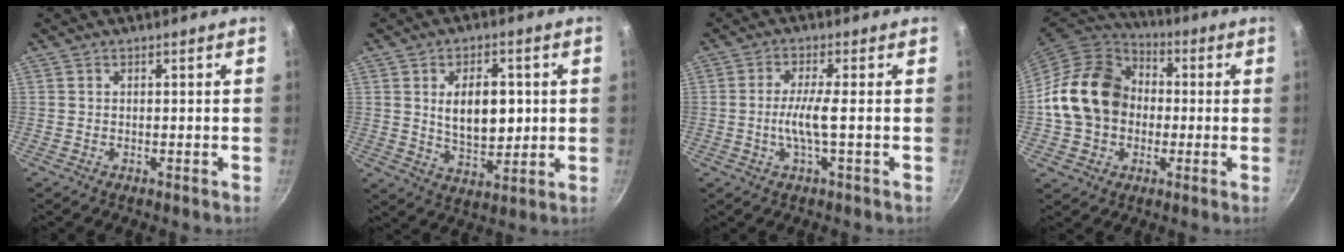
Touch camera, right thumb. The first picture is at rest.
{"total": 11.2, "force": [1.6, 6.5, 9.0], "torque": [-0.117, -0.012, 0.033]}
{"total": 5.2, "force": [-0.8, 0.3, 5.1], "torque": [-0.113, 0.006, -0.018]}
{"total": 17.6, "force": [0.1, 14.3, 10.2], "torque": [-0.157, 0.035, -0.005]}